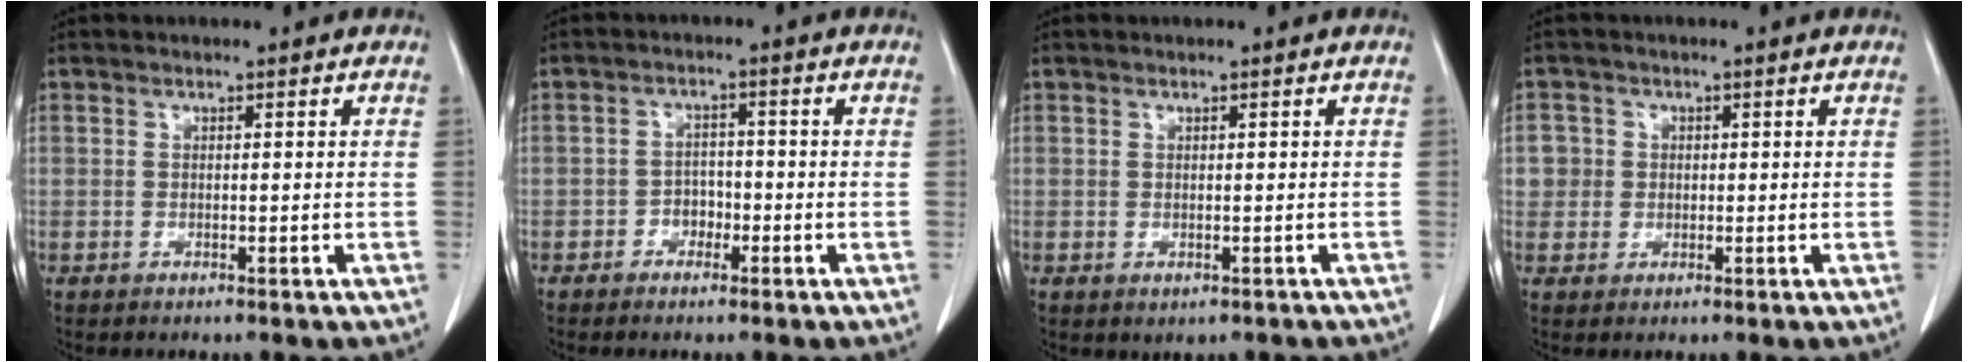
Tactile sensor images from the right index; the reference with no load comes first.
{"total": 2.5, "force": [-1.3, 1.8, 1.2], "torque": [-0.010, 0.009, -0.022]}
{"total": 0.9, "force": [-0.2, 0.8, 0.4], "torque": [-0.008, 0.001, 0.004]}
{"total": 3.1, "force": [0.4, 3.0, 0.0], "torque": [0.018, 0.007, 0.006]}